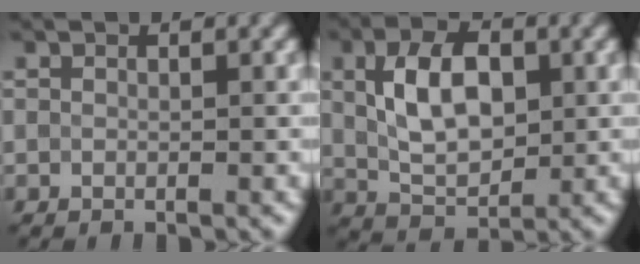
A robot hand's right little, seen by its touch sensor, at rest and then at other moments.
{"total": 6.3, "force": [1.2, 3.6, 5.0], "torque": [-0.097, 0.007, 0.023]}